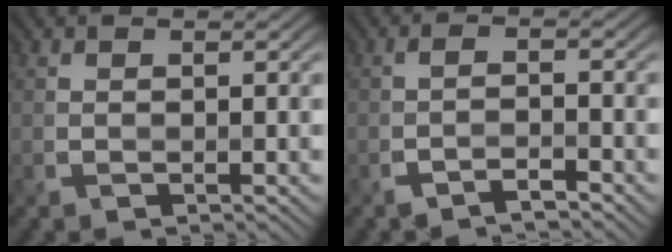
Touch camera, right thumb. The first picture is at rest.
{"total": 2.3, "force": [-1.9, 0.3, 1.2], "torque": [-0.023, 0.005, -0.045]}